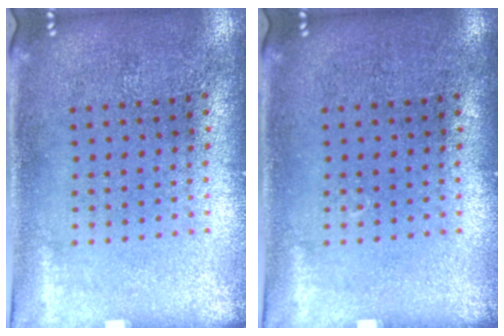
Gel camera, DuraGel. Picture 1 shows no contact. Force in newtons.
{"total": 0.0}